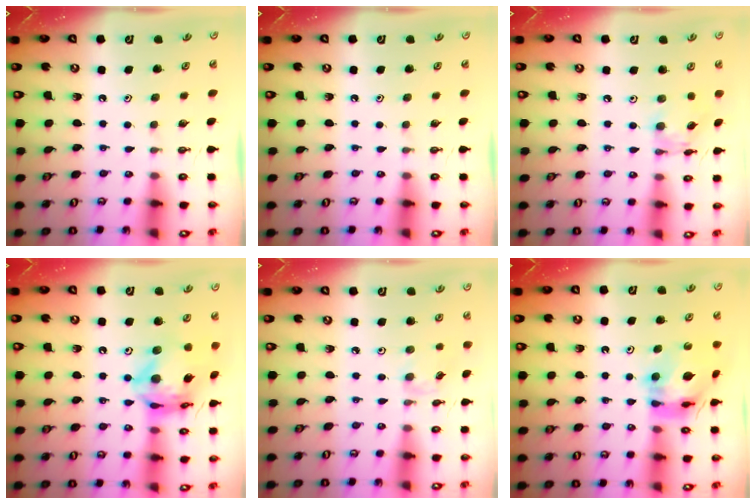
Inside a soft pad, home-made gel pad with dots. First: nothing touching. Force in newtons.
{"total": 0.0}
{"total": 5.4, "press": 5.4, "slide": 0.2}
{"total": 16.3, "press": 16.2, "slide": 2.0}
{"total": 3.6, "press": 3.5, "slide": 0.5}
{"total": 12.1, "press": 12.0, "slide": 1.2}